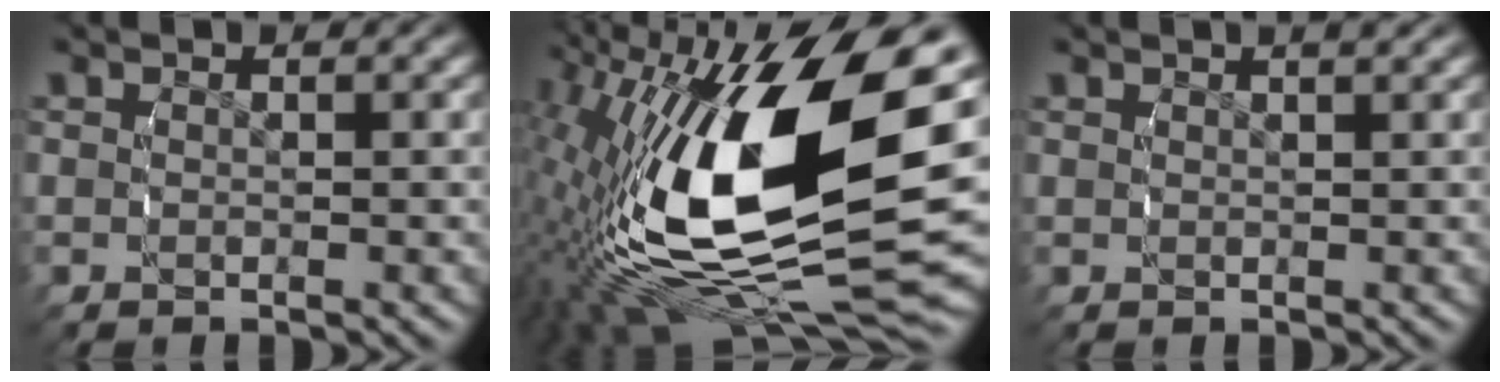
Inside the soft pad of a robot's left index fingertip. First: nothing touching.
{"total": 17.3, "force": [-1.0, 7.6, 15.6], "torque": [-0.285, -0.028, 0.013]}
{"total": 1.0, "force": [0.8, -0.5, 0.2], "torque": [0.011, 0.004, 0.014]}